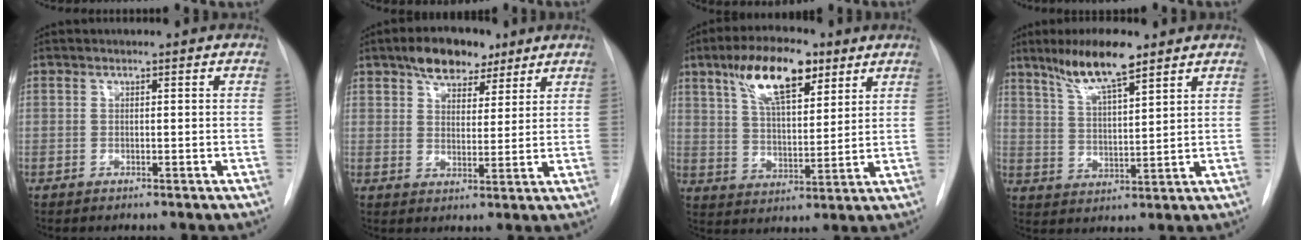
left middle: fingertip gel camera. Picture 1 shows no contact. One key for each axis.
{"total": 8.2, "fx": 5.6, "fy": 4.2, "fz": 4.2, "tx": -0.065, "ty": 0.015, "tz": 0.093}
{"total": 12.7, "fx": 7.2, "fy": 4.2, "fz": 9.6, "tx": -0.173, "ty": 0.016, "tz": 0.129}
{"total": 9.5, "fx": 6.8, "fy": 1.1, "fz": 6.5, "tx": -0.123, "ty": 0.003, "tz": 0.125}